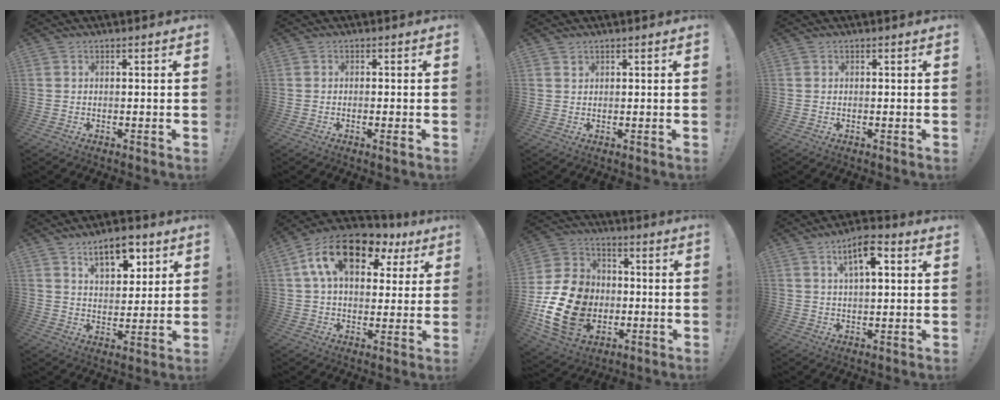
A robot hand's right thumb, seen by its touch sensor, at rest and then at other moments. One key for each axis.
{"total": 1.9, "fx": -0.9, "fy": -0.2, "fz": 1.7, "tx": -0.036, "ty": 0.000, "tz": -0.014}
{"total": 1.2, "fx": 0.9, "fy": 0.7, "fz": 0.2, "tx": -0.004, "ty": 0.000, "tz": 0.019}
{"total": 0.0}
{"total": 10.8, "fx": 6.4, "fy": 5.6, "fz": 6.6, "tx": -0.091, "ty": -0.024, "tz": 0.115}
{"total": 17.5, "fx": 7.8, "fy": 10.1, "fz": 12.0, "tx": -0.204, "ty": -0.020, "tz": 0.139}
{"total": 19.8, "fx": -4.0, "fy": 15.6, "fz": 11.6, "tx": -0.213, "ty": 0.028, "tz": -0.057}
{"total": 8.3, "fx": 3.4, "fy": 3.0, "fz": 7.0, "tx": -0.108, "ty": -0.004, "tz": 0.055}